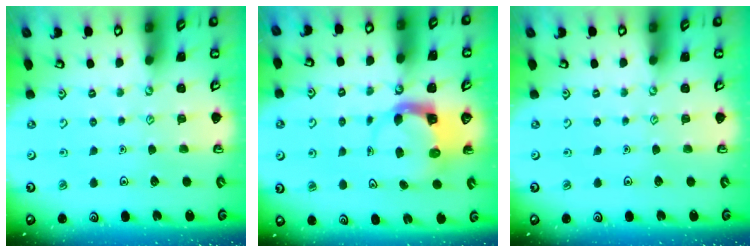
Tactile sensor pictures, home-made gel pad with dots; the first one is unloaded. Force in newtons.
{"total": 3.9, "press": 3.9, "slide": 0.6}
{"total": 0.0}